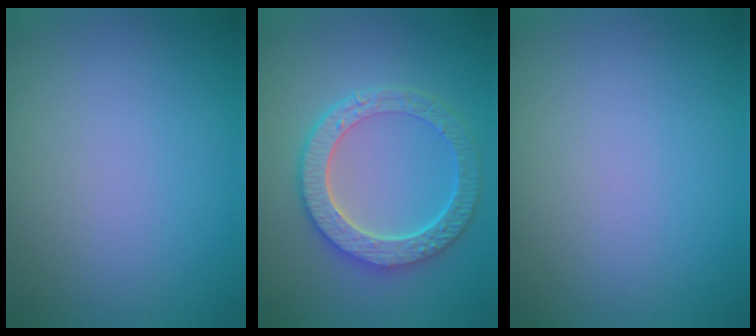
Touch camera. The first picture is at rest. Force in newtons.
{"total": 5.6, "press": 4.7, "slide": 3.1}
{"total": 0.0}